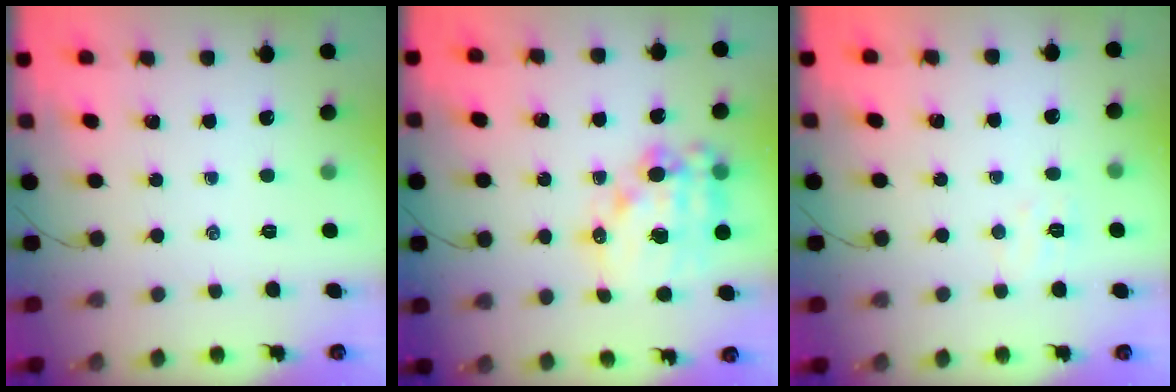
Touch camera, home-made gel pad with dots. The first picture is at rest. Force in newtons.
{"total": 16.3, "press": 15.9, "slide": 3.5}
{"total": 4.2, "press": 4.1, "slide": 1.2}